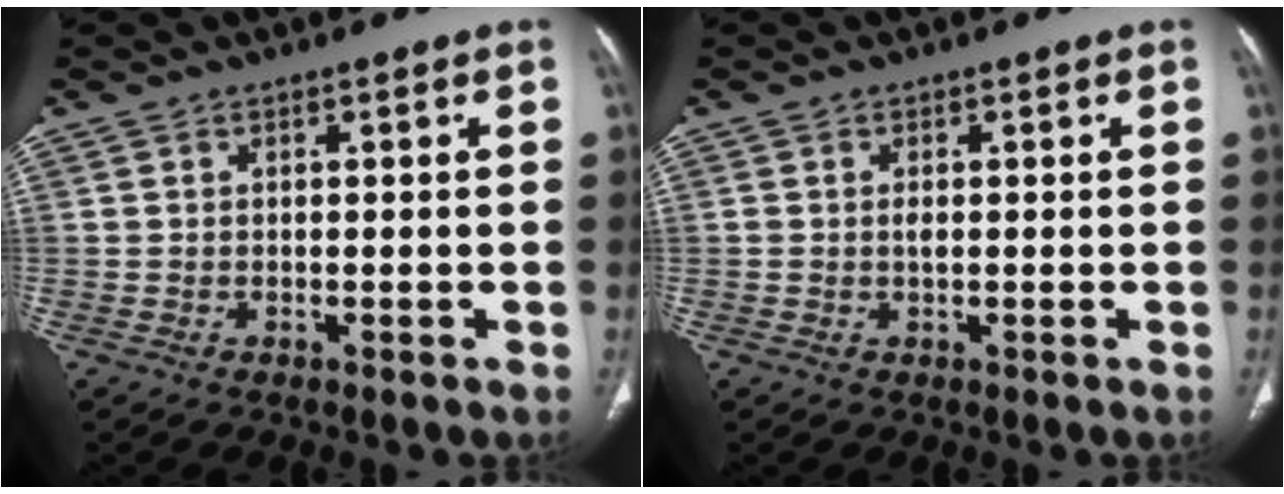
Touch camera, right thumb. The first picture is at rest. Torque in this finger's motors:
{"motor_torque": [0.38, 0.49, 0.38, -0.04, 0.03]}